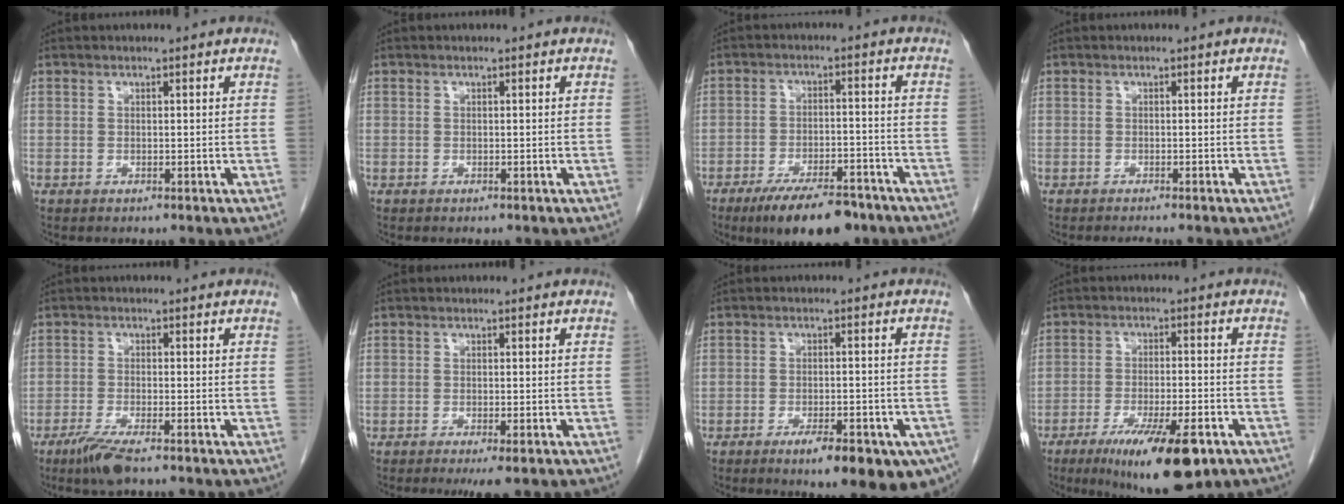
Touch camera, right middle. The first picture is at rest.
{"total": 0.0}
{"total": 11.0, "force": [-8.1, 3.6, 6.5], "torque": [-0.098, -0.007, -0.130]}
{"total": 1.7, "force": [-1.5, -0.1, 0.7], "torque": [-0.011, -0.003, -0.020]}
{"total": 5.0, "force": [-3.5, 0.6, 3.5], "torque": [-0.075, -0.013, -0.065]}
{"total": 3.3, "force": [-2.1, 0.5, 2.5], "torque": [-0.033, -0.009, -0.029]}
{"total": 12.3, "force": [-7.7, 3.7, 8.9], "torque": [-0.067, 0.005, -0.100]}
{"total": 13.3, "force": [-7.7, 2.6, 10.5], "torque": [-0.157, -0.024, -0.117]}